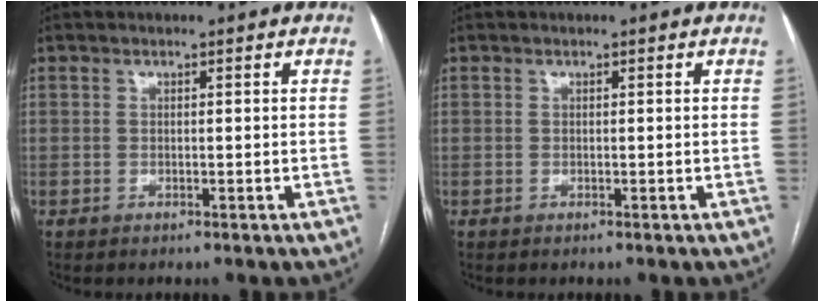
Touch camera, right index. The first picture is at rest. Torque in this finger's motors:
{"motor_torque": [0.04, 0.03, 0.00, 0.01]}